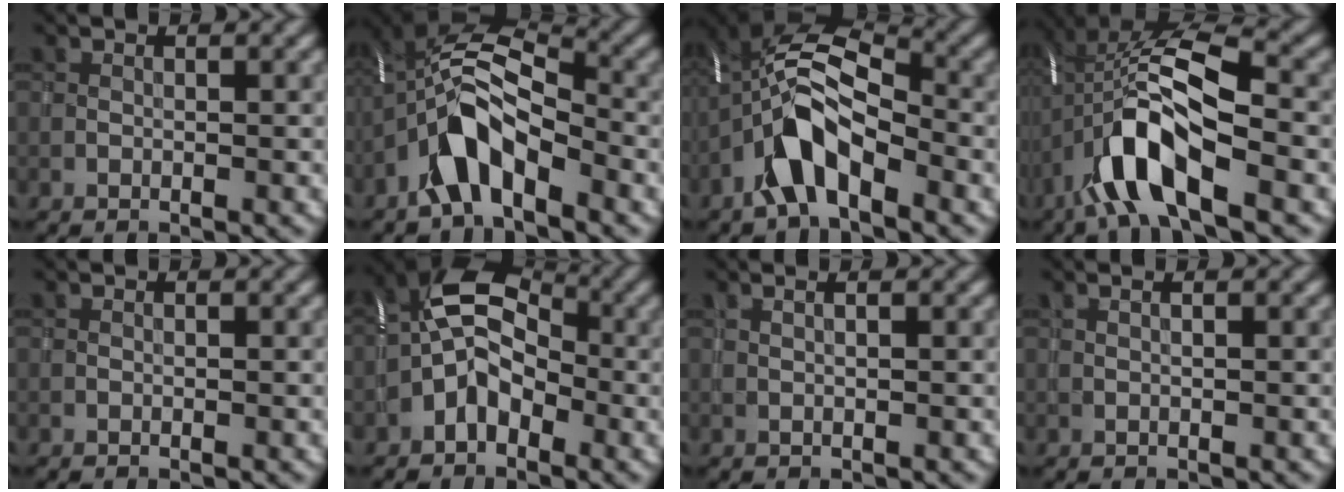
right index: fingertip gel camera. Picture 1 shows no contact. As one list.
[{"total": 6.7, "force": [-3.6, 2.8, 4.9], "torque": [-0.091, 0.010, -0.073]}, {"total": 7.4, "force": [-3.6, 3.2, 5.5], "torque": [-0.107, 0.011, -0.076]}, {"total": 11.5, "force": [-3.8, 4.3, 10.0], "torque": [-0.200, 0.010, -0.072]}, {"total": 0.0}, {"total": 5.5, "force": [-1.4, 3.7, 3.8], "torque": [-0.068, 0.013, -0.038]}, {"total": 0.9, "force": [0.5, 0.3, 0.7], "torque": [-0.013, -0.005, 0.001]}, {"total": 0.6, "force": [0.3, 0.2, 0.5], "torque": [-0.009, -0.004, 0.001]}]